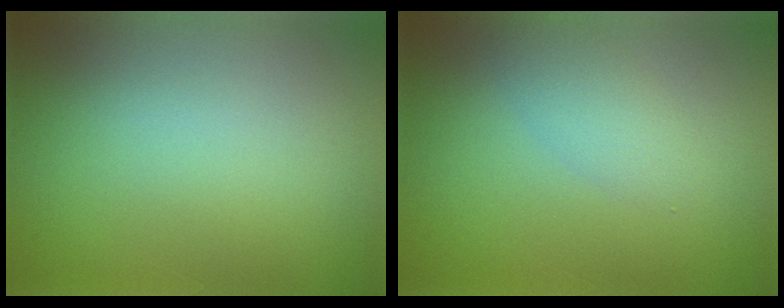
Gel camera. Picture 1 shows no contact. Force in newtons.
{"total": 2.2, "press": 2.2, "slide": 0.1}